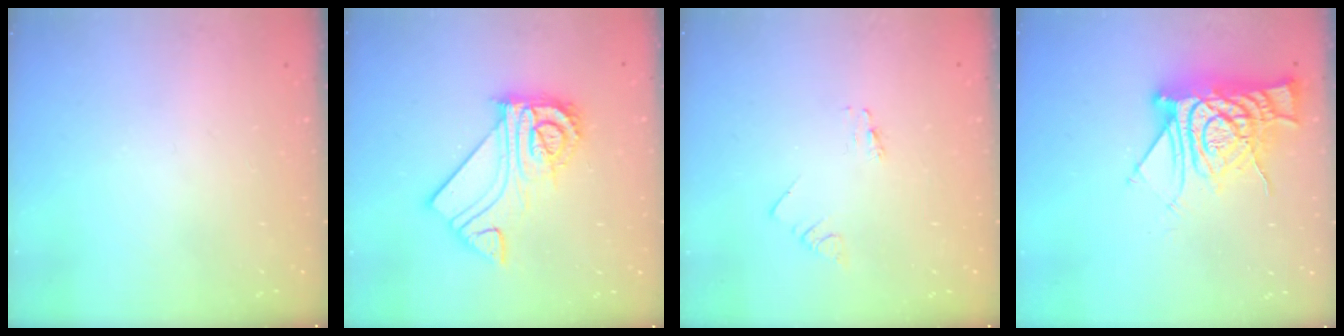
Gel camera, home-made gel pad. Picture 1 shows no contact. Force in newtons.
{"total": 16.7, "press": 16.6, "slide": 1.4}
{"total": 0.0}
{"total": 15.1, "press": 15.0, "slide": 1.4}